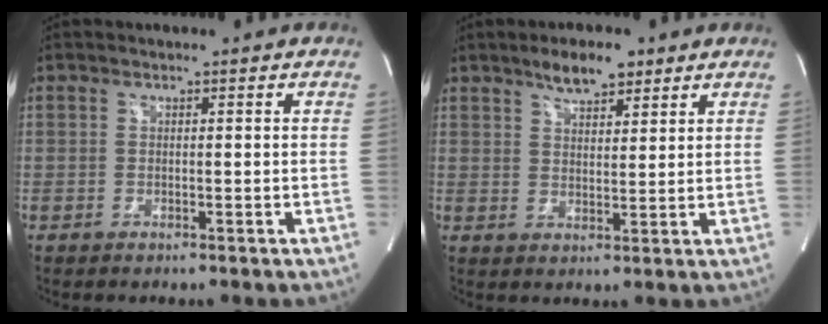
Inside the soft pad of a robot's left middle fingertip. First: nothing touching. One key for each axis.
{"total": 5.7, "fx": 4.2, "fy": 2.0, "fz": 3.4, "tx": -0.057, "ty": 0.005, "tz": 0.071}